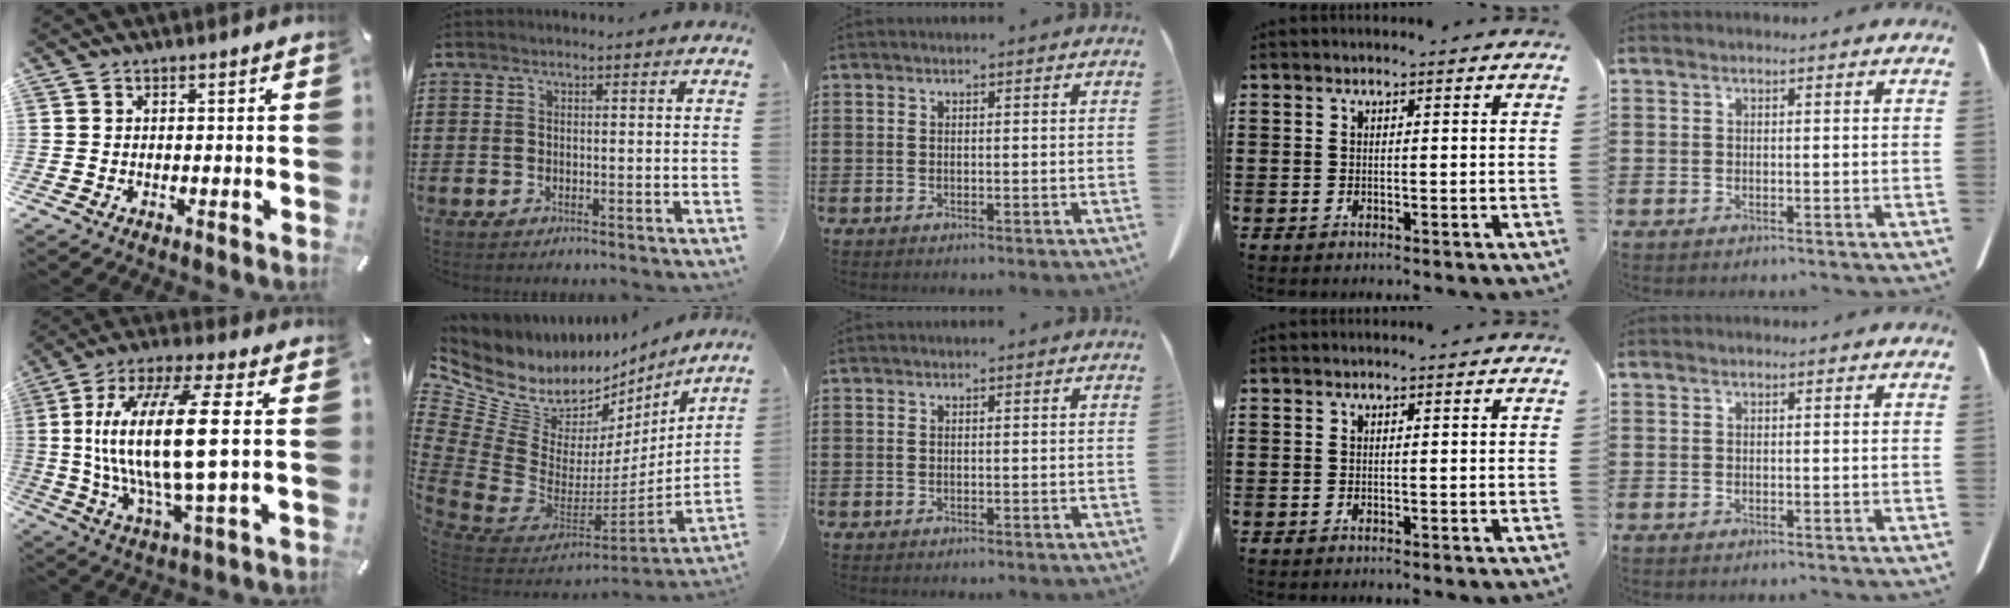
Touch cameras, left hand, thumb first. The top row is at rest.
{"thumb": {"total": 20.4, "force": [1.5, 5.2, 19.7], "torque": [-0.418, -0.014, 0.007]}, "index": {"total": 9.0, "force": [5.7, 5.9, 3.7], "torque": [-0.117, -0.069, 0.100]}}